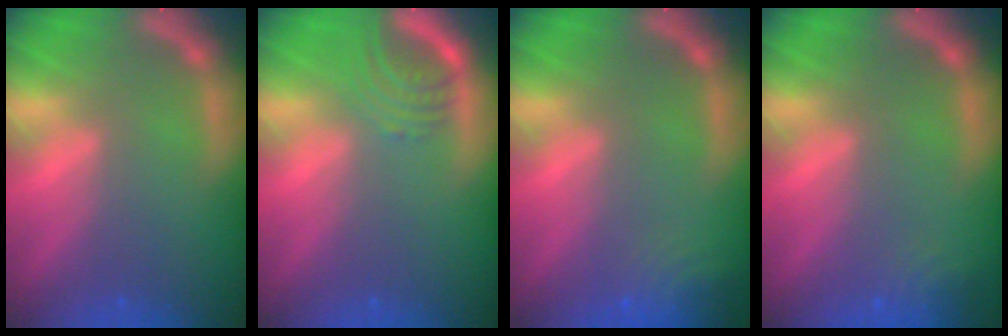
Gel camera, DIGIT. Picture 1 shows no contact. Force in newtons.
{"total": 3.5}
{"total": 4.0}
{"total": 2.4}